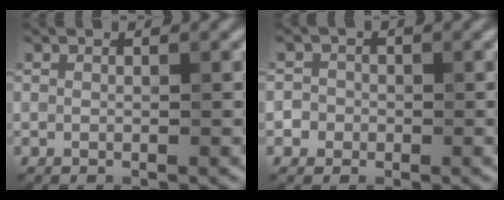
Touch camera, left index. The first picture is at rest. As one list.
[{"total": 2.3, "force": [-0.8, 2.1, 0.2], "torque": [0.026, 0.015, -0.033]}]